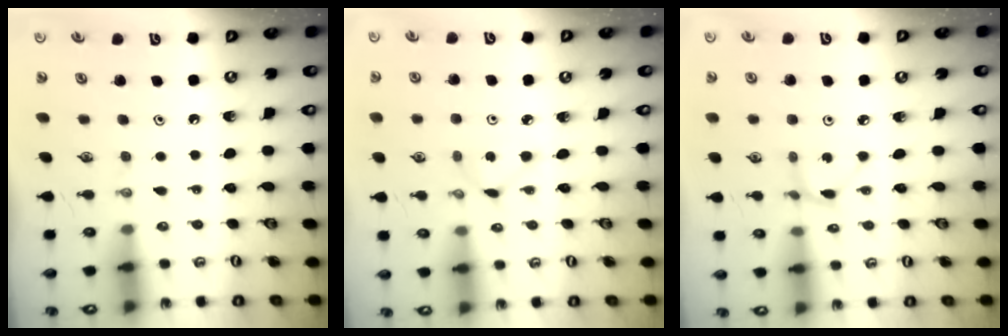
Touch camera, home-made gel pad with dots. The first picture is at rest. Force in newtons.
{"total": 3.2, "press": 3.2, "slide": 0.3}
{"total": 2.2, "press": 2.2, "slide": 0.3}